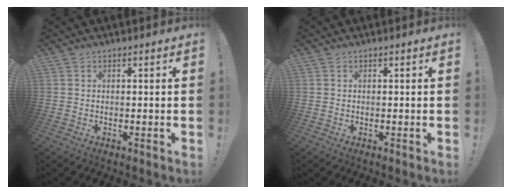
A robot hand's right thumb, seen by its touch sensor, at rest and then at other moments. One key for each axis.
{"total": 0.0}